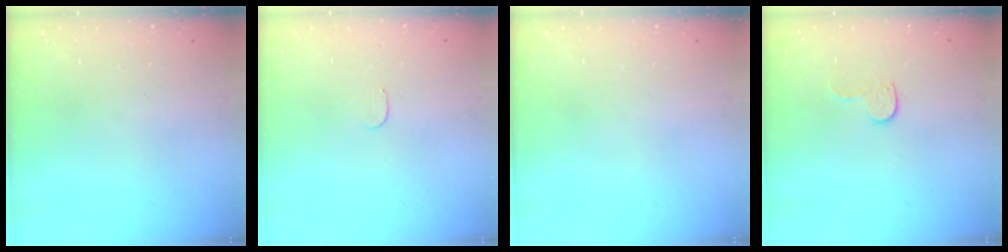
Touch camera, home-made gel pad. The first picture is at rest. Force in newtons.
{"total": 3.0, "press": 3.0, "slide": 0.3}
{"total": 0.0}
{"total": 6.7, "press": 6.7, "slide": 0.6}